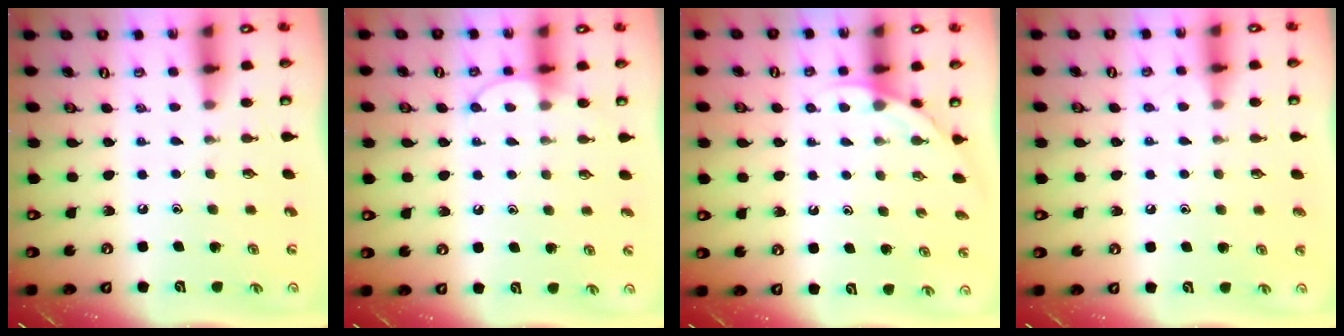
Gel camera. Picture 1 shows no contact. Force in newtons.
{"total": 6.0, "press": 6.0, "slide": 0.6}
{"total": 2.5, "press": 2.5, "slide": 0.2}
{"total": 3.0, "press": 3.0, "slide": 0.3}